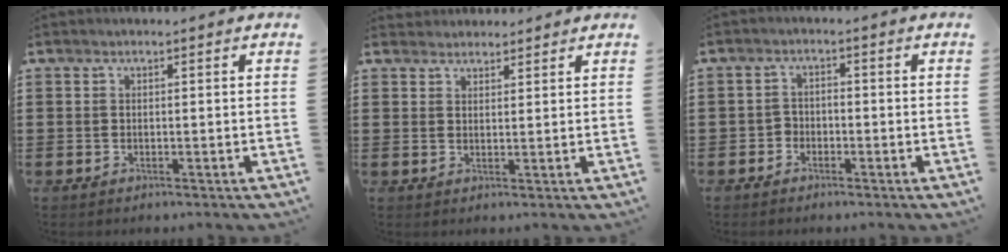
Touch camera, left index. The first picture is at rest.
{"total": 2.2, "force": [2.1, 0.6, -0.2], "torque": [-0.002, 0.000, 0.043]}
{"total": 1.8, "force": [-1.5, 1.0, 0.3], "torque": [-0.012, 0.003, -0.034]}